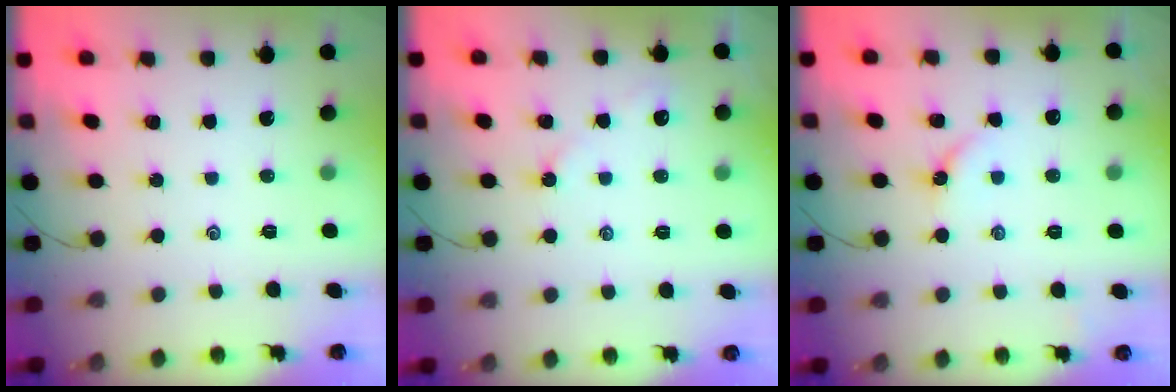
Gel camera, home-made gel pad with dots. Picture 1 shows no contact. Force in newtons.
{"total": 2.3, "press": 2.3, "slide": 0.3}
{"total": 2.7, "press": 2.6, "slide": 0.6}